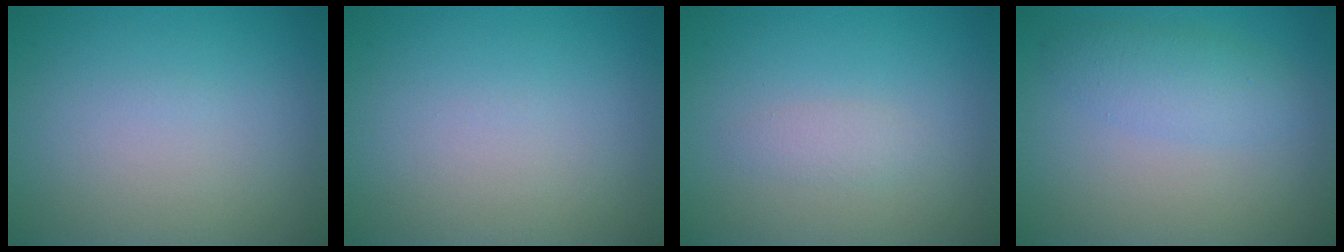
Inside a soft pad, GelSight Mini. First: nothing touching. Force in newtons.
{"total": 0.0}
{"total": 1.1, "press": 1.1, "slide": 0.1}
{"total": 2.6, "press": 2.6, "slide": 0.1}